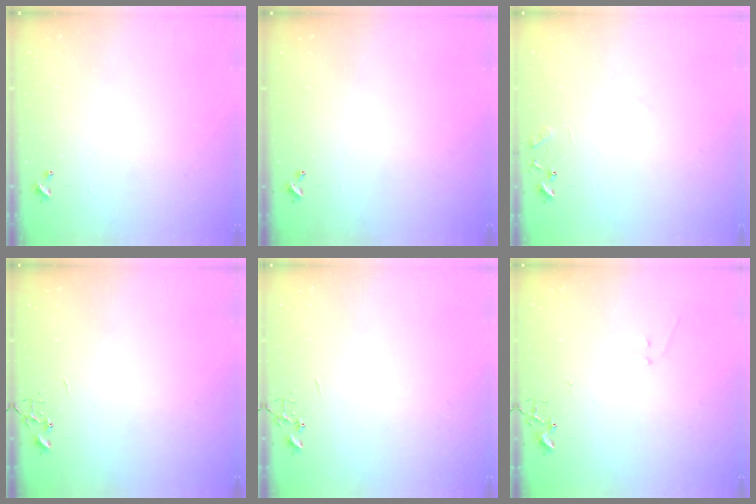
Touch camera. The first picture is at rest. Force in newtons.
{"total": 0.0}
{"total": 8.3, "press": 8.3, "slide": 0.6}
{"total": 0.0}
{"total": 0.0}
{"total": 6.1, "press": 6.1, "slide": 0.5}